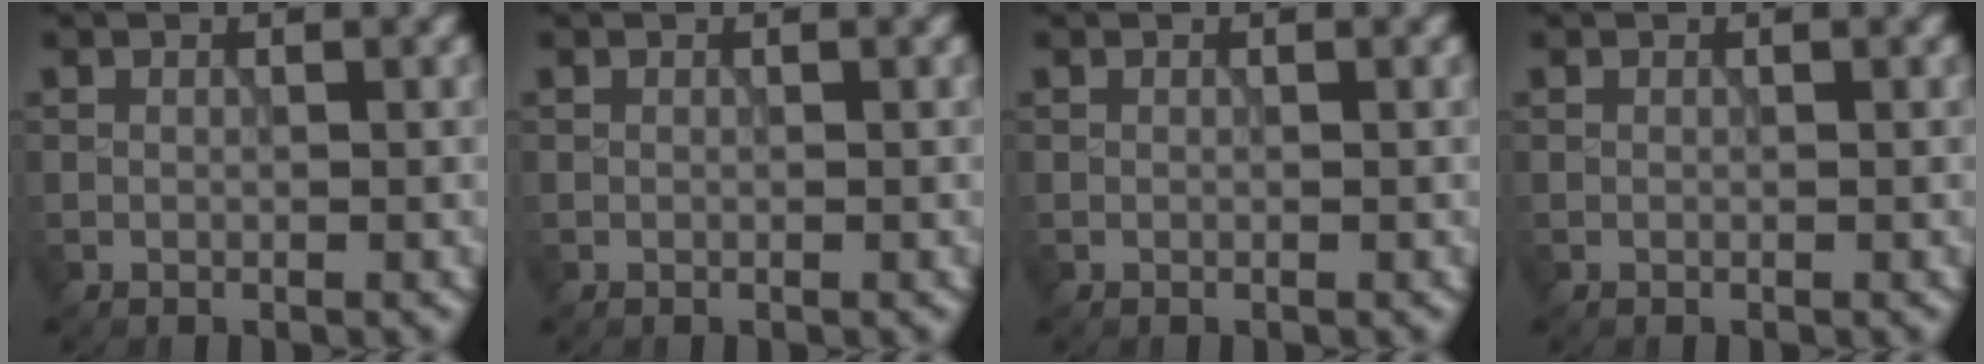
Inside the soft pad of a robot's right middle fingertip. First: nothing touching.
{"total": 0.0}
{"total": 0.0}
{"total": 0.0}